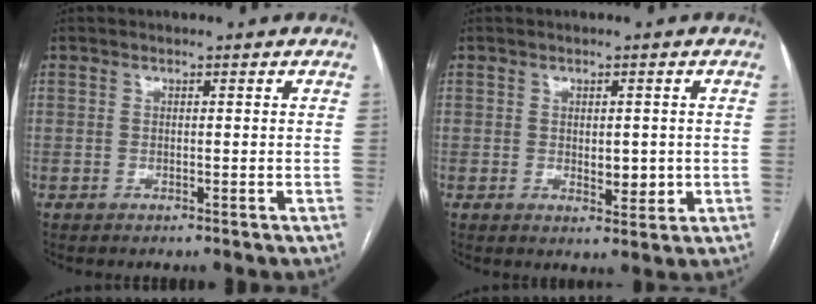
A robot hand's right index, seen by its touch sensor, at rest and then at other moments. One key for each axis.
{"total": 3.6, "fx": -0.2, "fy": 1.8, "fz": 3.1, "tx": -0.043, "ty": -0.006, "tz": 0.006}